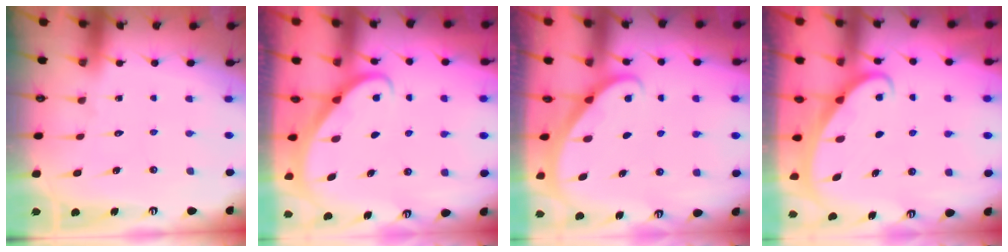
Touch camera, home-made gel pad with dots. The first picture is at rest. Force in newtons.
{"total": 2.3, "press": 2.3, "slide": 0.1}
{"total": 1.6, "press": 1.6, "slide": 0.0}
{"total": 2.1, "press": 2.1, "slide": 0.1}